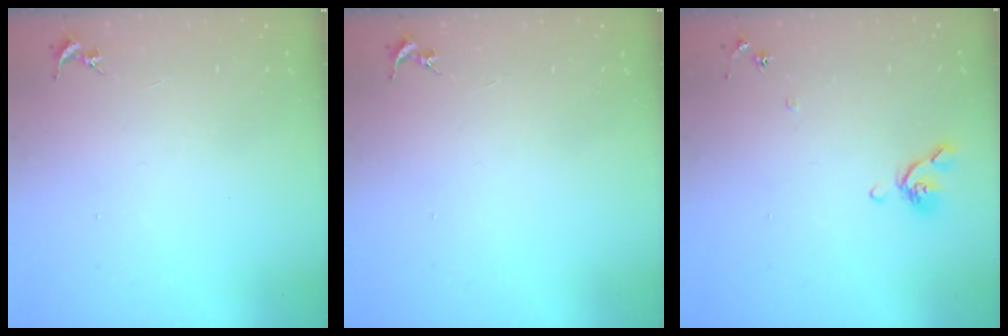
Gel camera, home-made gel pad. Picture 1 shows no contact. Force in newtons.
{"total": 0.0}
{"total": 6.9, "press": 6.8, "slide": 1.5}